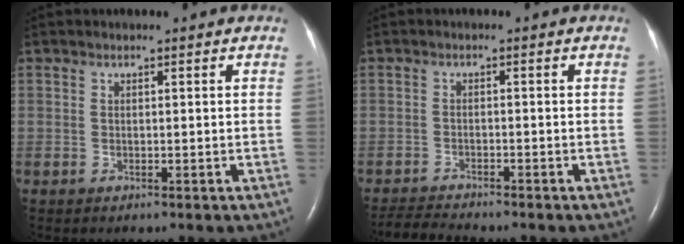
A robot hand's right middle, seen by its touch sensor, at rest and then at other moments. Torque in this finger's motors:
{"motor_torque": [0.10, -0.10, -0.01, 0.00]}